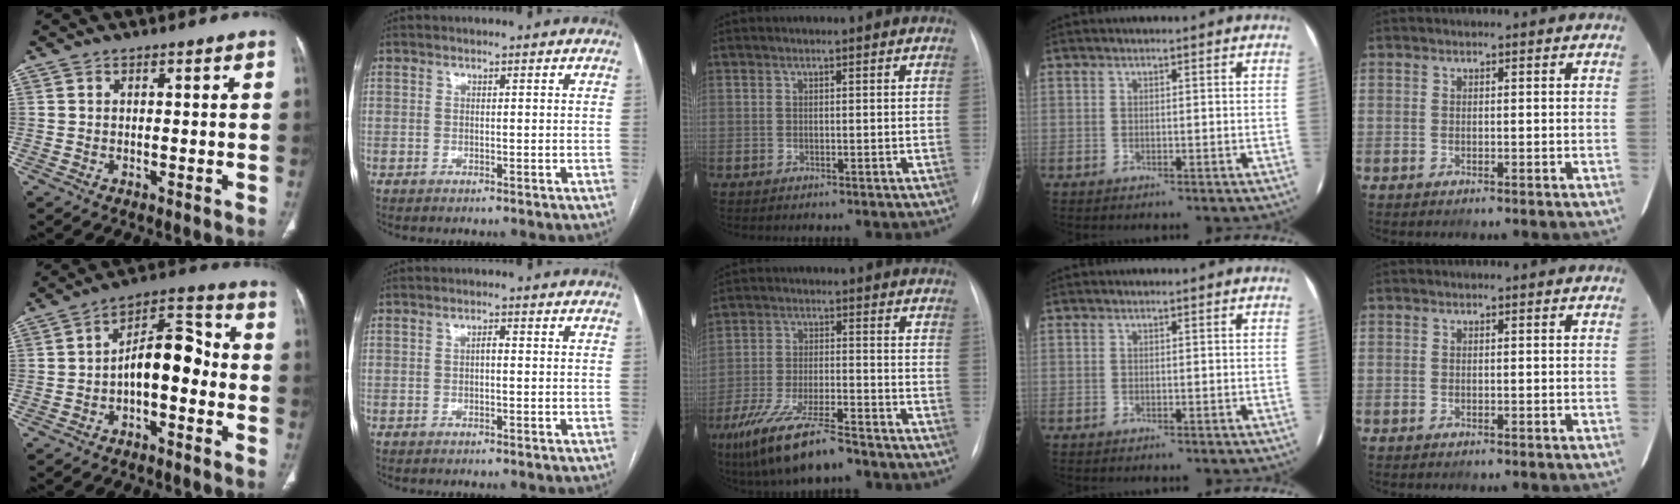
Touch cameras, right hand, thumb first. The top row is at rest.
{"thumb": {"total": 10.8, "force": [-2.0, 5.6, 9.0], "torque": [-0.119, 0.050, -0.043]}, "index": {"total": 1.1, "force": [-0.1, 0.4, 1.0], "torque": [-0.017, 0.004, -0.002]}, "middle": {"total": 12.0, "force": [-8.7, 2.4, 8.0], "torque": [-0.158, -0.025, -0.152]}}